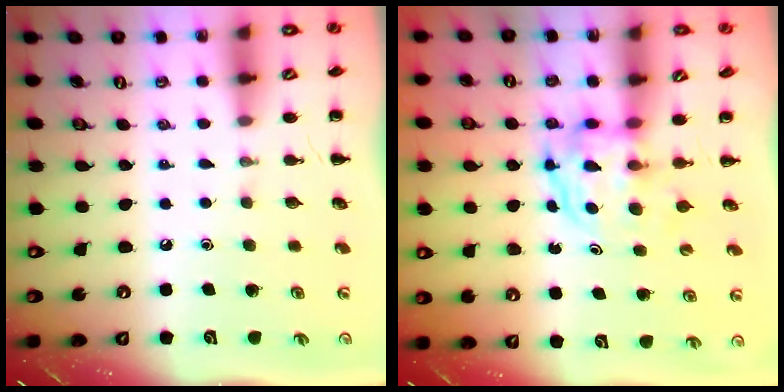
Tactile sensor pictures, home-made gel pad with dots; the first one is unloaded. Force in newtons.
{"total": 3.9, "press": 3.9, "slide": 0.3}